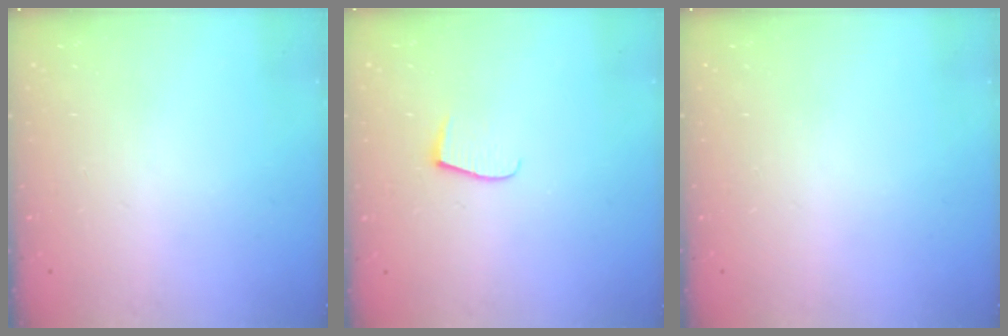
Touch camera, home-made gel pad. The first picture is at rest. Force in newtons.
{"total": 5.9, "press": 5.9, "slide": 0.4}
{"total": 0.0}